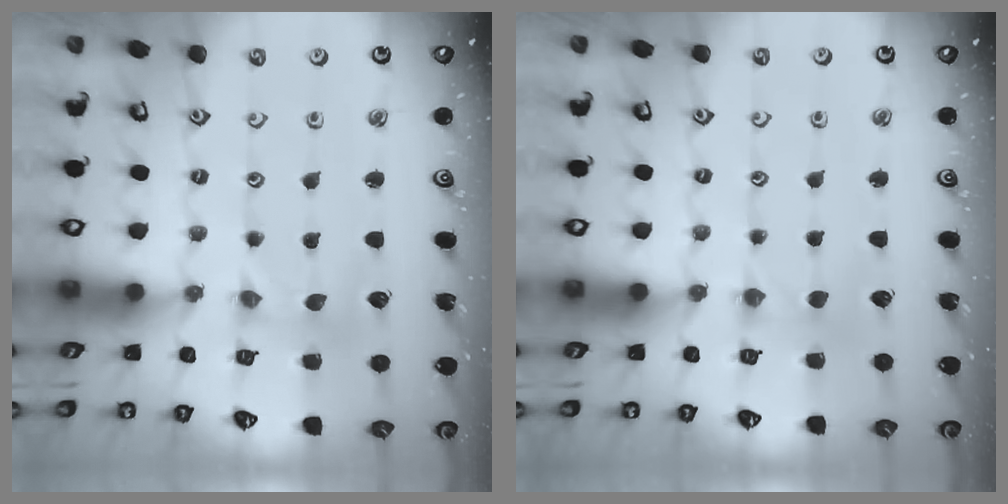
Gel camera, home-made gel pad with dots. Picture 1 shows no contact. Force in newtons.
{"total": 1.8, "press": 1.7, "slide": 0.5}